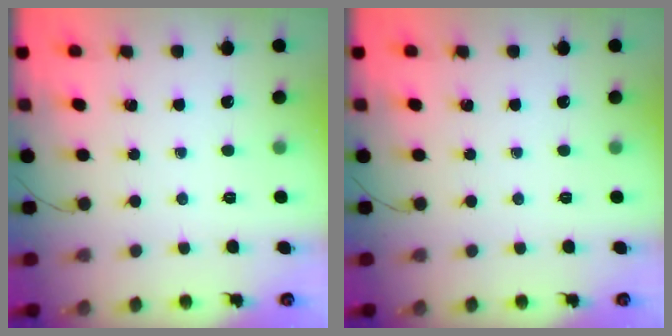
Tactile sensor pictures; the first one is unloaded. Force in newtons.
{"total": 0.0}